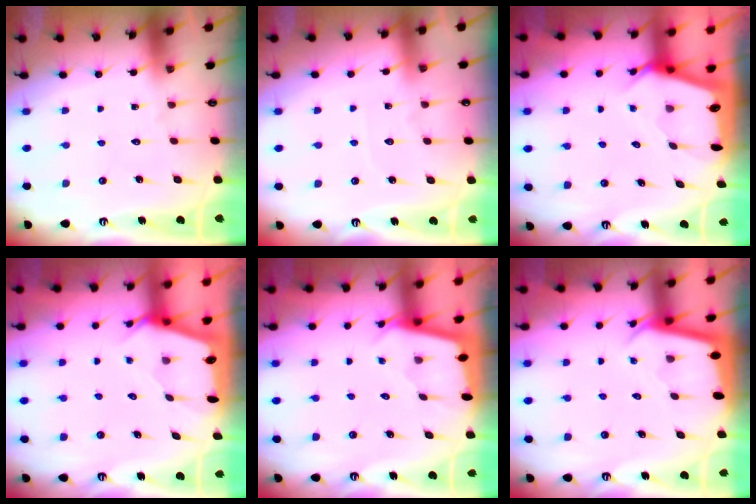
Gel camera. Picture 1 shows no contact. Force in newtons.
{"total": 3.0, "press": 2.9, "slide": 0.4}
{"total": 2.7, "press": 2.7, "slide": 0.1}
{"total": 2.5, "press": 2.4, "slide": 0.3}
{"total": 2.0, "press": 2.0, "slide": 0.2}
{"total": 2.4, "press": 2.4, "slide": 0.1}